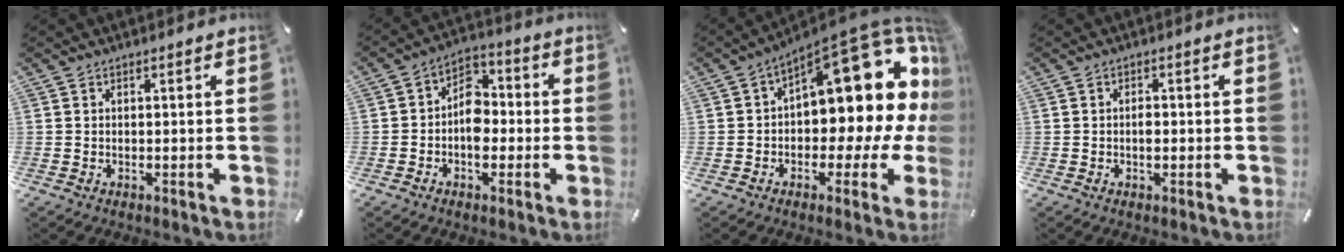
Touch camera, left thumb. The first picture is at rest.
{"total": 7.9, "force": [-2.0, 5.9, 4.9], "torque": [-0.068, 0.018, -0.039]}
{"total": 18.7, "force": [7.1, 9.1, 14.8], "torque": [-0.175, -0.075, 0.119]}
{"total": 1.7, "force": [-0.4, 0.9, 1.4], "torque": [-0.029, 0.001, -0.007]}